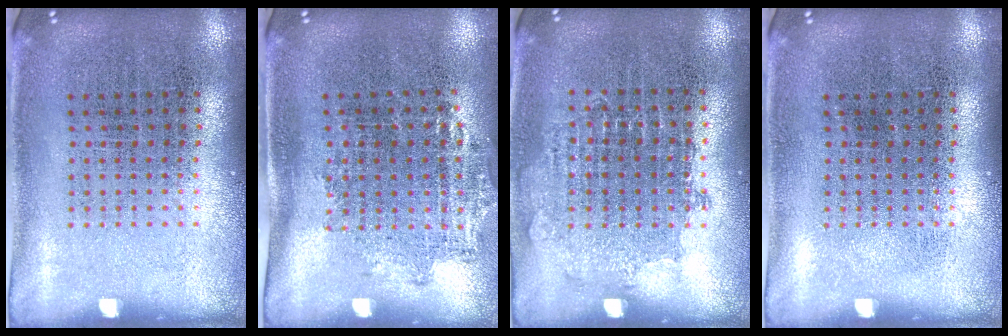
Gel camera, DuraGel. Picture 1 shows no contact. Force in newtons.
{"total": 1.3, "press": 1.0, "slide": 0.8}
{"total": 0.8, "press": 0.8, "slide": 0.1}
{"total": 0.0}